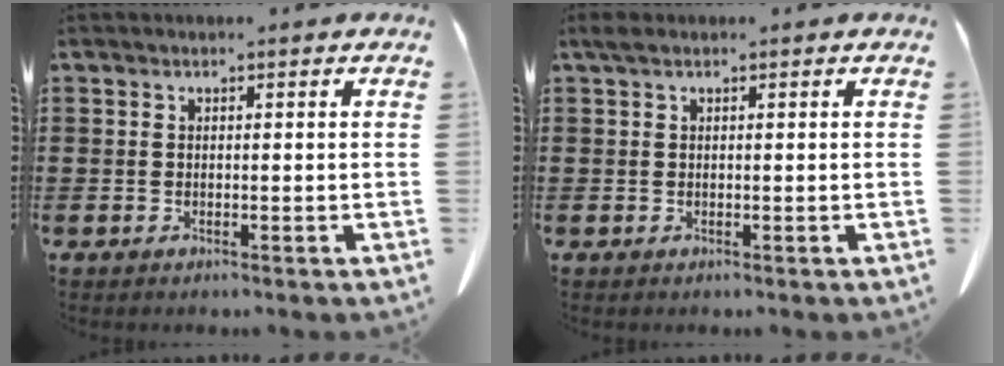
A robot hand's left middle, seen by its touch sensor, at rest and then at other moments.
{"total": 1.0, "force": [0.4, 0.5, 0.7], "torque": [-0.018, 0.002, 0.007]}